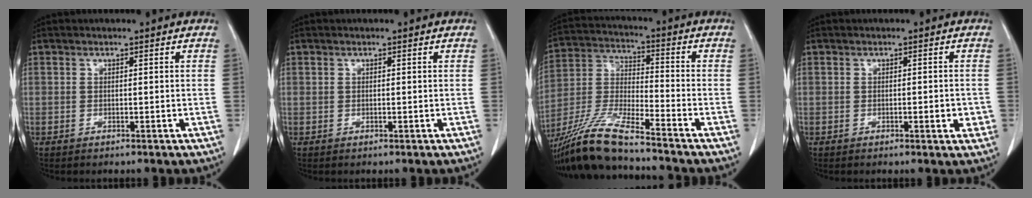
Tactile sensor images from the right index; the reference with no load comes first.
{"total": 0.0}
{"total": 13.7, "force": [-11.8, -0.1, 6.9], "torque": [-0.150, -0.017, -0.226]}
{"total": 2.3, "force": [-0.6, 0.6, 2.2], "torque": [-0.031, -0.001, -0.007]}